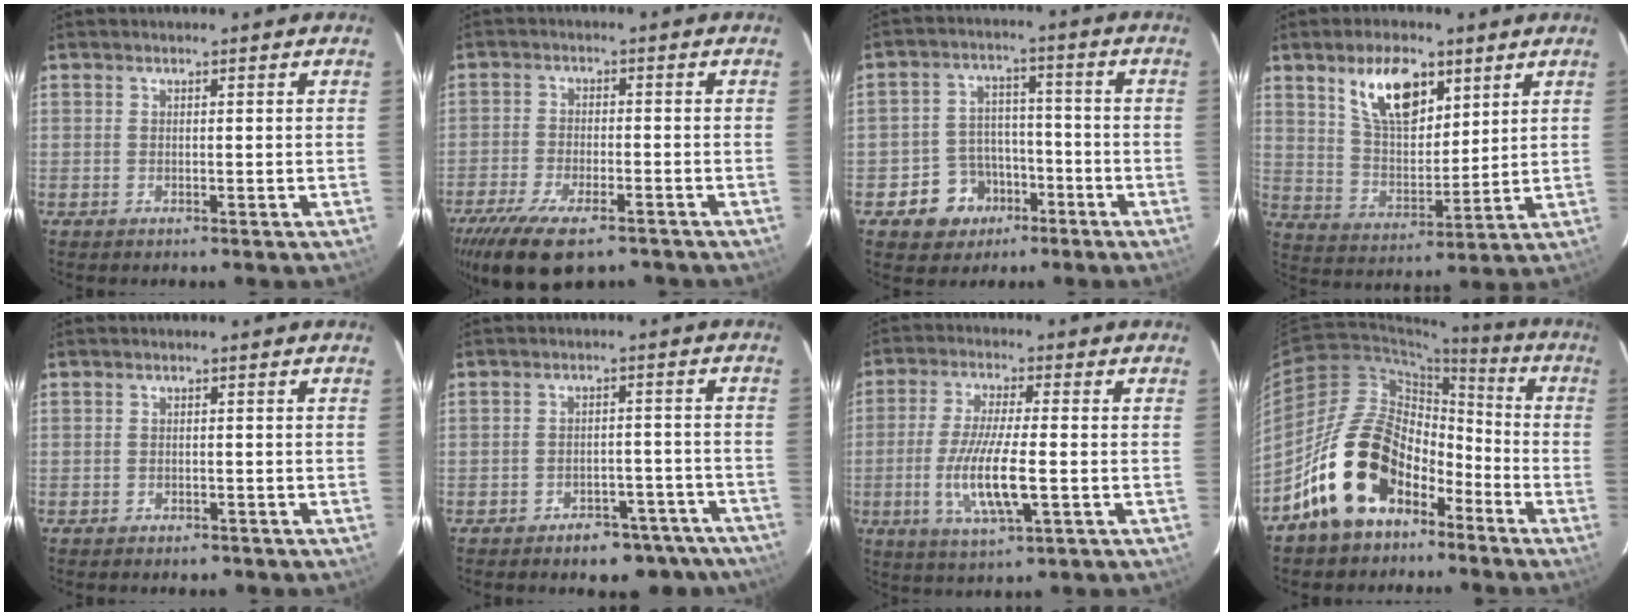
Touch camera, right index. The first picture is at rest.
{"total": 14.6, "force": [-10.4, 5.3, 8.9], "torque": [-0.194, -0.044, -0.174]}
{"total": 8.4, "force": [-4.3, 7.0, 1.6], "torque": [-0.046, 0.032, -0.056]}
{"total": 12.6, "force": [7.0, 6.1, 8.6], "torque": [-0.141, 0.007, 0.135]}
{"total": 2.4, "force": [-1.9, 1.3, 0.8], "torque": [-0.018, -0.003, -0.024]}
{"total": 13.4, "force": [-11.2, 6.2, 3.7], "torque": [-0.057, 0.036, -0.111]}
{"total": 11.2, "force": [-2.6, 2.1, 10.7], "torque": [-0.211, -0.016, -0.049]}
{"total": 17.1, "force": [-10.1, 10.5, 9.0], "torque": [-0.166, 0.020, -0.163]}